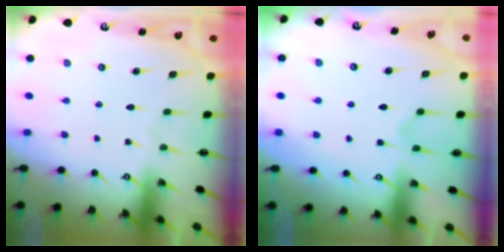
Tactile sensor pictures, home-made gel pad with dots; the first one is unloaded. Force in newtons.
{"total": 0.7, "press": 0.0, "slide": 0.7}